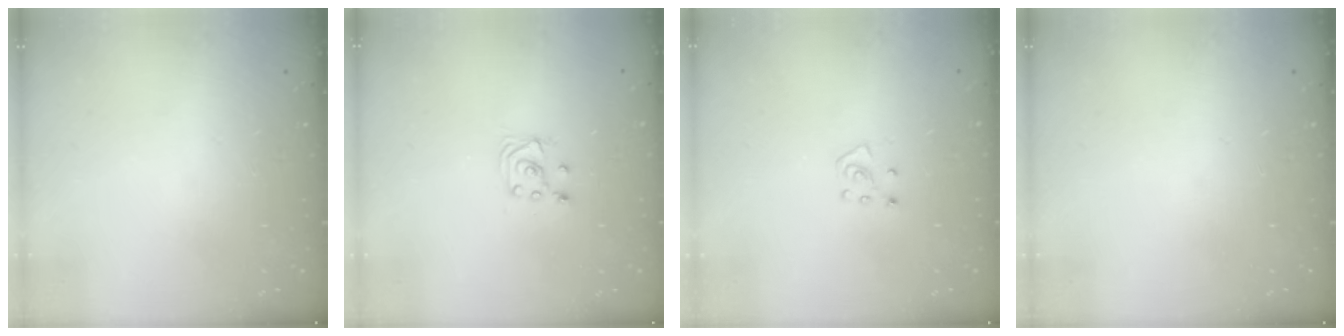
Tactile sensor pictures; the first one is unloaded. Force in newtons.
{"total": 3.5, "press": 3.5, "slide": 0.4}
{"total": 5.4, "press": 5.4, "slide": 0.6}
{"total": 0.0}